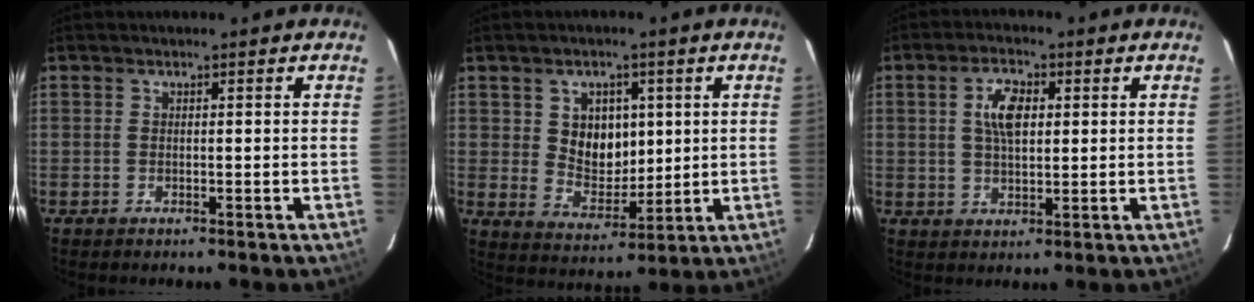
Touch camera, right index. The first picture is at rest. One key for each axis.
{"total": 8.4, "fx": 2.1, "fy": 6.7, "fz": 4.5, "tx": -0.075, "ty": 0.002, "tz": 0.053}
{"total": 6.2, "fx": 1.5, "fy": 3.2, "fz": 5.1, "tx": -0.094, "ty": 0.008, "tz": 0.030}